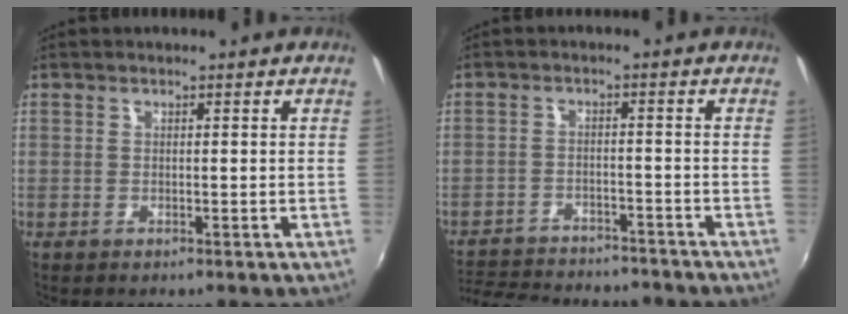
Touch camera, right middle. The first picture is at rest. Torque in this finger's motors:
{"motor_torque": [0.57, -1.57, 0.24, 0.05]}